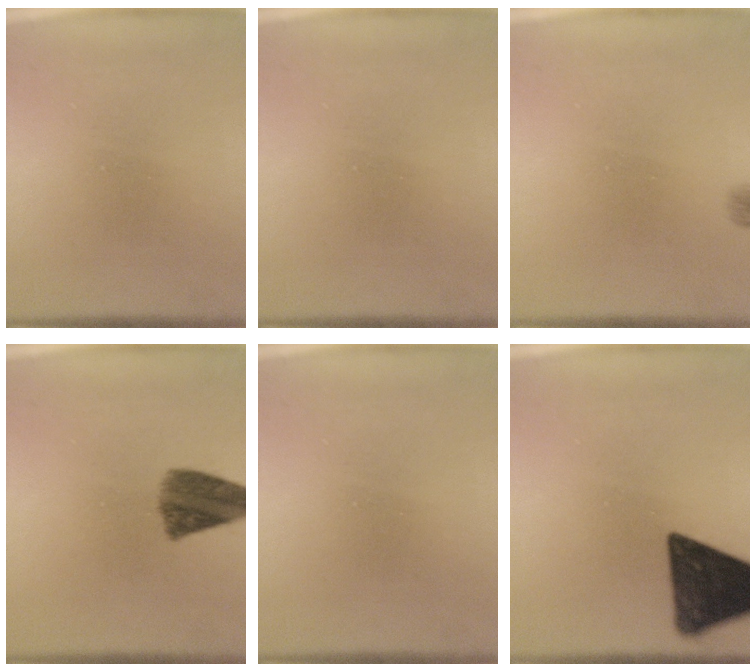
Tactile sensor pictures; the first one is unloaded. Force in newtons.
{"total": 0.0}
{"total": 1.3}
{"total": 7.3}
{"total": 0.0}
{"total": 14.3}